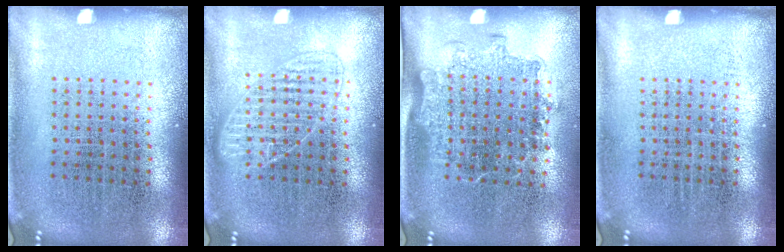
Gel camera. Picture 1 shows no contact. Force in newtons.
{"total": 2.0, "press": 2.0, "slide": 0.4}
{"total": 1.4, "press": 1.2, "slide": 0.8}
{"total": 0.0}